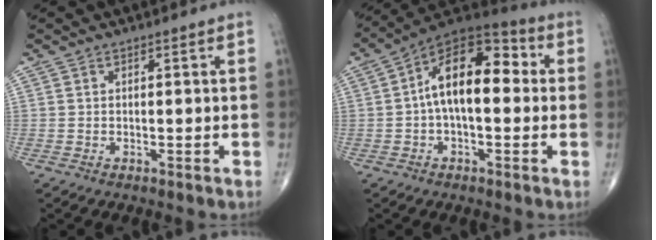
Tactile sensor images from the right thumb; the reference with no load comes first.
{"total": 15.3, "force": [1.1, 7.9, 13.0], "torque": [-0.193, 0.046, 0.005]}